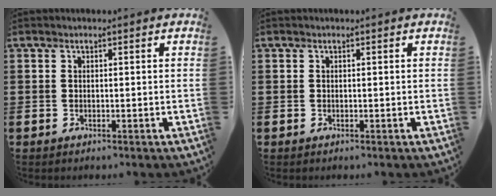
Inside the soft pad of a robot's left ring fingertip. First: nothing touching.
{"total": 0.0}